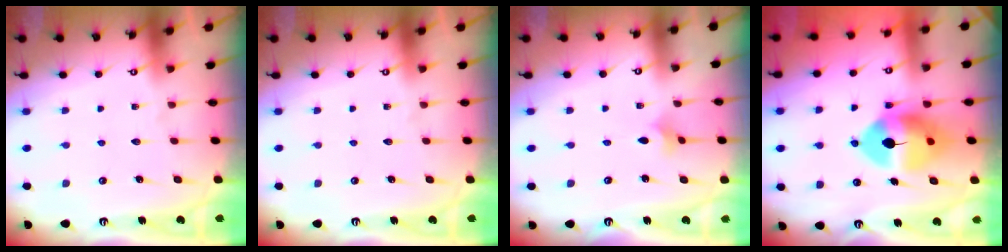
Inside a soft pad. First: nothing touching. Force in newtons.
{"total": 0.0}
{"total": 1.8, "press": 1.7, "slide": 0.5}
{"total": 13.1, "press": 13.0, "slide": 2.0}